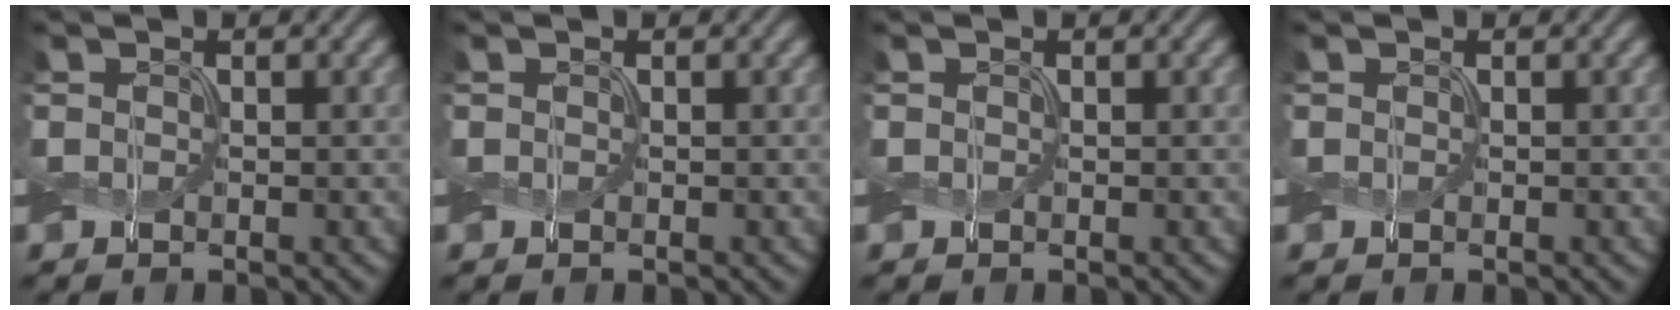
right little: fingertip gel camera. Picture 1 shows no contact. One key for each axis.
{"total": 0.0}
{"total": 0.0}
{"total": 0.0}